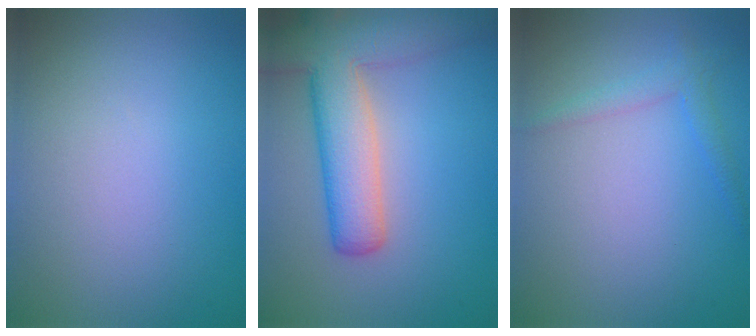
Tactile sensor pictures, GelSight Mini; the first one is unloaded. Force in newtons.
{"total": 7.5, "press": 7.4, "slide": 0.5}
{"total": 1.6, "press": 1.6, "slide": 0.1}